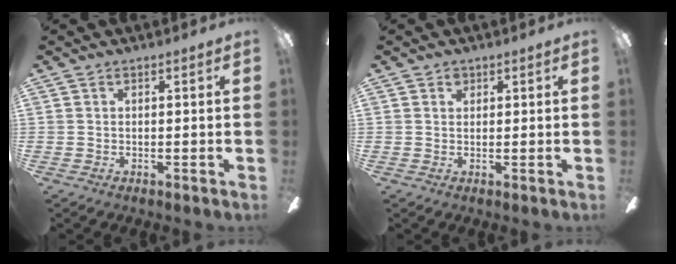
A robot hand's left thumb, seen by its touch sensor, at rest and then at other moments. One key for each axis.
{"total": 1.8, "fx": 1.1, "fy": 1.2, "fz": 0.8, "tx": -0.009, "ty": -0.001, "tz": 0.019}